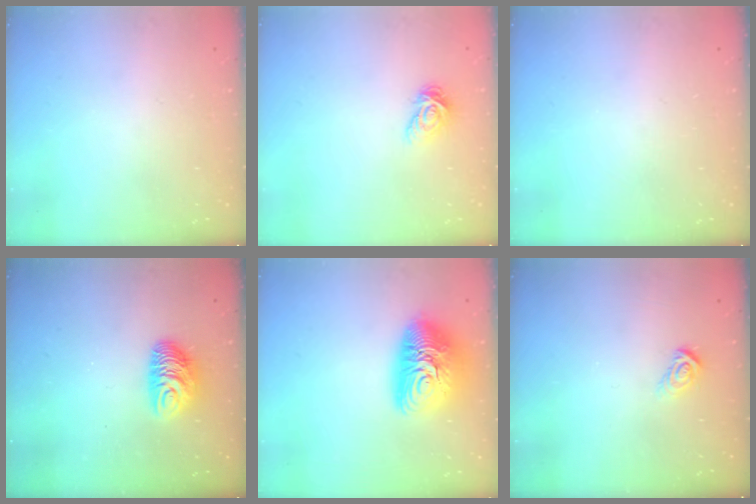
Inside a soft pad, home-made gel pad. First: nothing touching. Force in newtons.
{"total": 4.7, "press": 4.7, "slide": 0.0}
{"total": 0.0}
{"total": 9.0, "press": 9.0, "slide": 0.5}
{"total": 13.7, "press": 13.6, "slide": 1.1}
{"total": 5.0, "press": 4.9, "slide": 0.3}